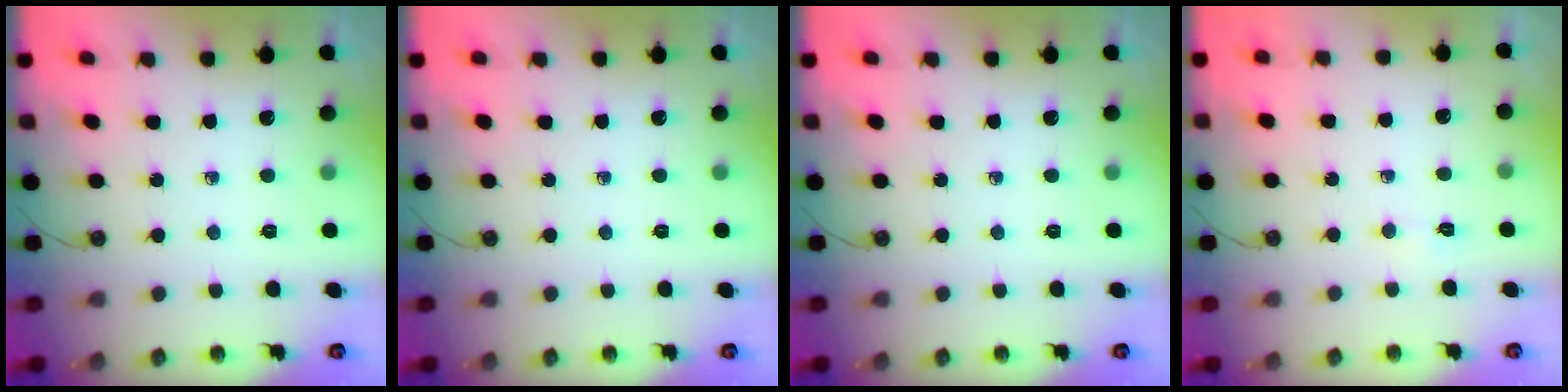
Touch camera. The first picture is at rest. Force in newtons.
{"total": 0.0}
{"total": 0.0}
{"total": 2.5, "press": 2.5, "slide": 0.3}